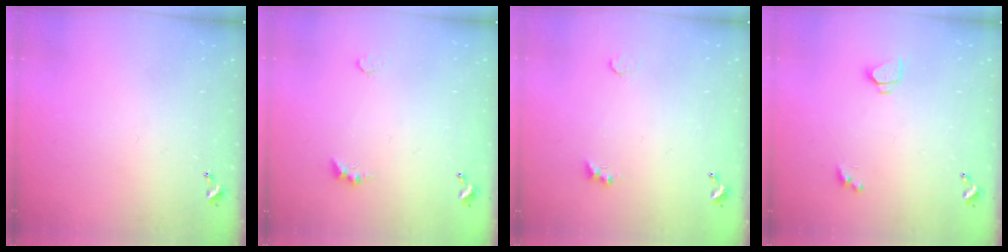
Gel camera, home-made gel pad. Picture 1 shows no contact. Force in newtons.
{"total": 2.0, "press": 2.0, "slide": 0.5}
{"total": 2.1, "press": 2.1, "slide": 0.5}
{"total": 1.6, "press": 1.6, "slide": 0.3}